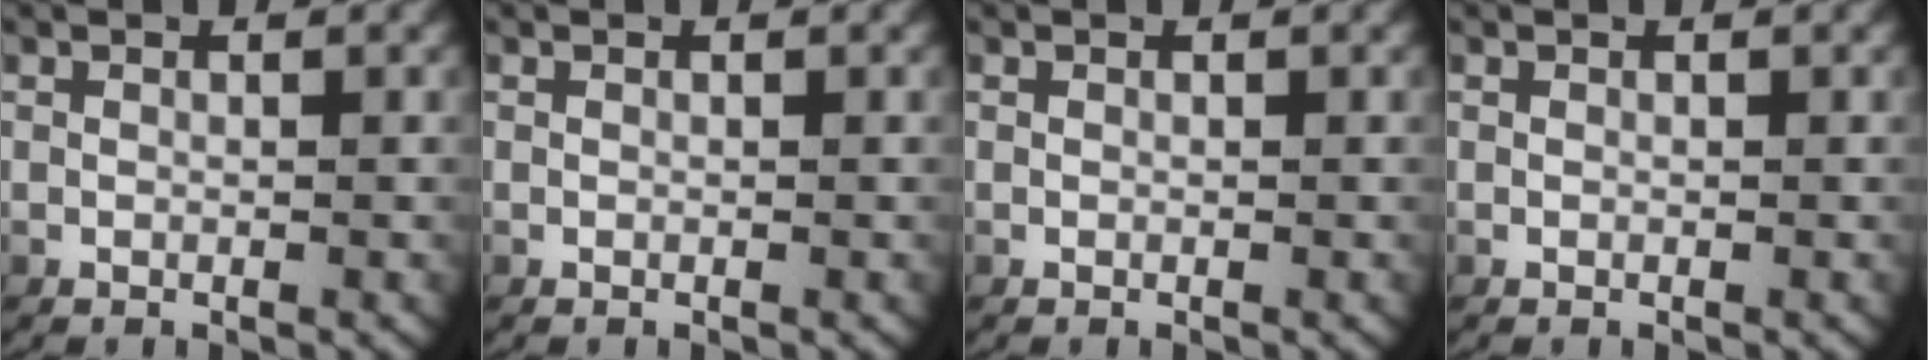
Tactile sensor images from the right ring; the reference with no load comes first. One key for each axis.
{"total": 0.0}
{"total": 0.0}
{"total": 0.0}